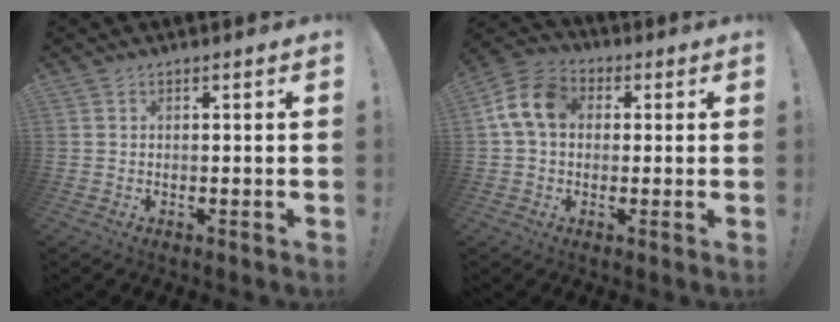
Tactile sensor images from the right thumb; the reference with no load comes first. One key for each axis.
{"total": 11.9, "fx": 2.3, "fy": 8.8, "fz": 7.8, "tx": -0.146, "ty": 0.016, "tz": 0.049}